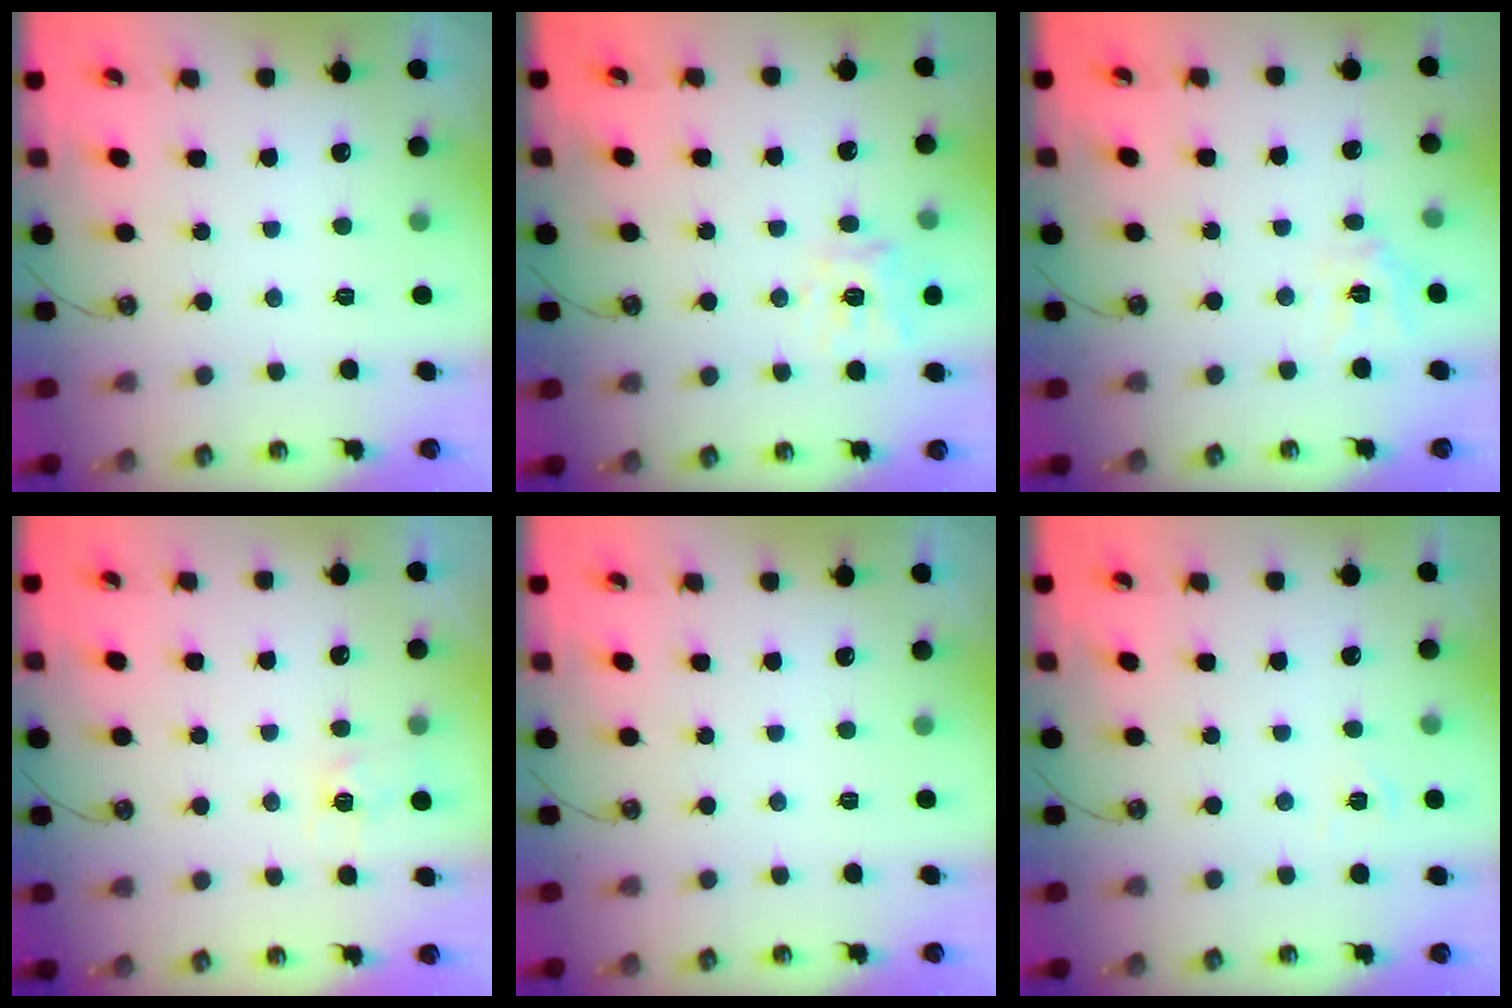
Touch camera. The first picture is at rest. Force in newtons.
{"total": 12.5, "press": 12.4, "slide": 1.5}
{"total": 9.0, "press": 9.0, "slide": 0.6}
{"total": 5.5, "press": 5.5, "slide": 0.8}
{"total": 0.0}
{"total": 5.1, "press": 5.1, "slide": 0.5}